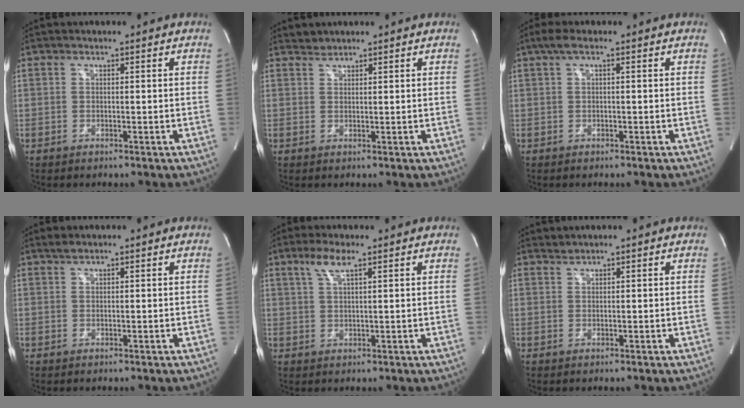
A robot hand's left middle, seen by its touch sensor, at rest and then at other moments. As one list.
[{"total": 1.2, "force": [1.2, 0.2, -0.2], "torque": [-0.002, 0.004, 0.025]}, {"total": 2.6, "force": [1.3, 0.4, 2.2], "torque": [-0.046, 0.021, 0.023]}, {"total": 1.0, "force": [0.9, 0.2, 0.4], "torque": [-0.014, 0.009, 0.021]}, {"total": 3.8, "force": [2.3, 0.4, 3.0], "torque": [-0.067, 0.006, 0.049]}, {"total": 0.7, "force": [0.7, -0.2, -0.2], "torque": [-0.005, 0.003, 0.018]}]